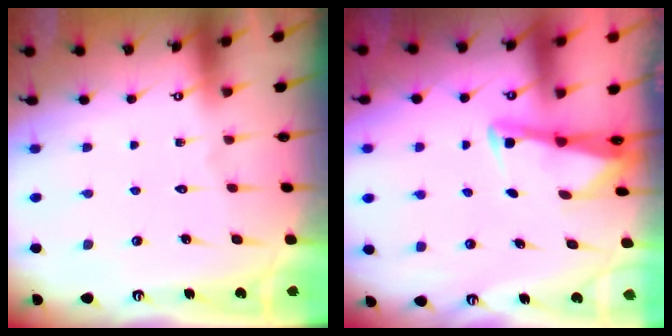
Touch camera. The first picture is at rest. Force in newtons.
{"total": 2.8, "press": 2.8, "slide": 0.2}